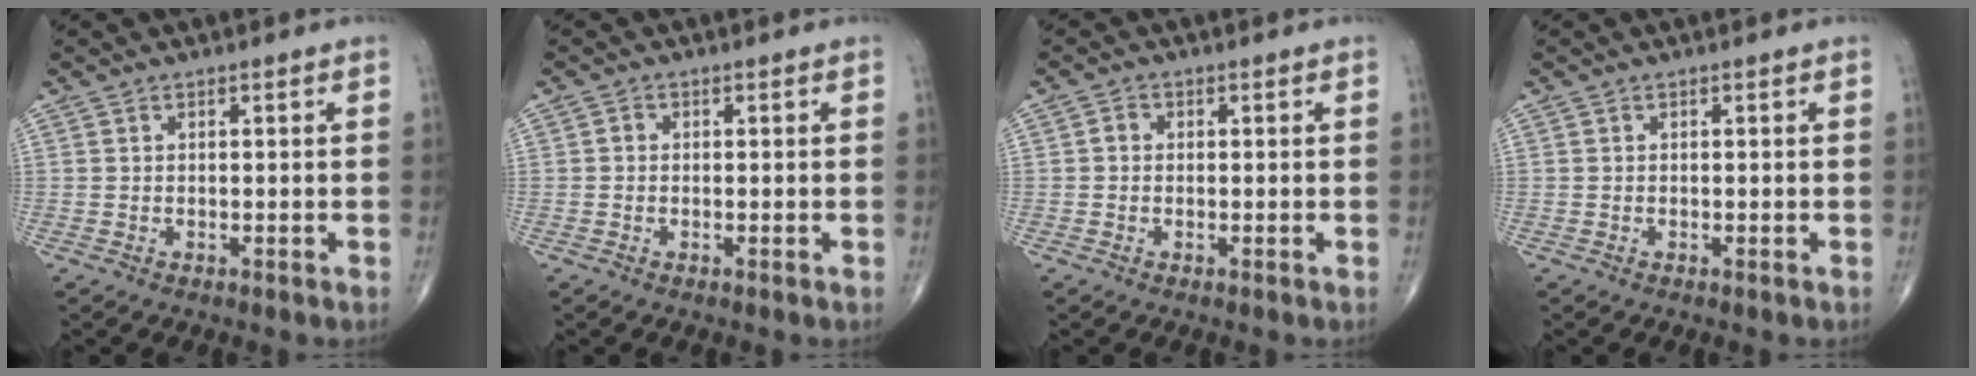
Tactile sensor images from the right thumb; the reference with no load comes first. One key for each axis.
{"total": 0.9, "fx": -0.1, "fy": 0.8, "fz": 0.4, "tx": -0.001, "ty": 0.003, "tz": -0.007}
{"total": 1.5, "fx": 0.0, "fy": 1.3, "fz": 0.7, "tx": -0.005, "ty": 0.004, "tz": -0.005}
{"total": 0.0}